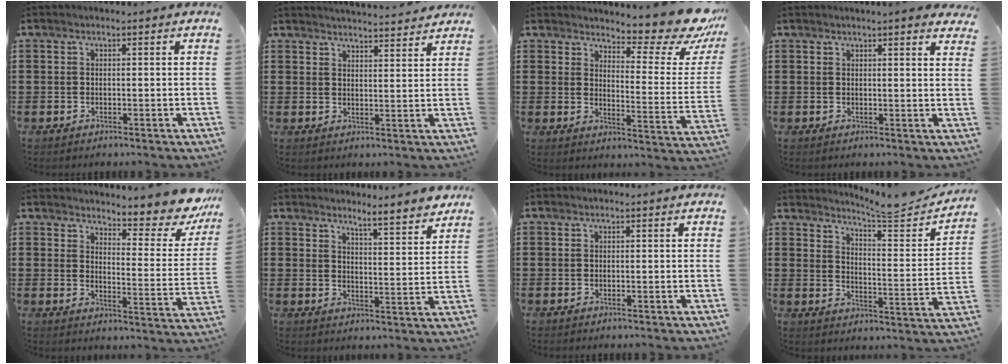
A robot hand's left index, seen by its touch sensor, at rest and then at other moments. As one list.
[{"total": 3.5, "force": [3.5, -0.3, 0.1], "torque": [-0.011, -0.018, 0.063]}, {"total": 9.9, "force": [8.7, 1.6, 4.5], "torque": [-0.066, -0.070, 0.146]}, {"total": 2.1, "force": [2.0, -0.2, 0.7], "torque": [-0.010, -0.007, 0.036]}, {"total": 6.9, "force": [6.4, 0.6, 2.5], "torque": [-0.046, -0.056, 0.108]}, {"total": 4.8, "force": [4.6, -0.5, 1.2], "torque": [-0.034, -0.033, 0.076]}, {"total": 0.0}, {"total": 5.9, "force": [5.4, -0.3, 2.4], "torque": [-0.055, -0.042, 0.083]}]